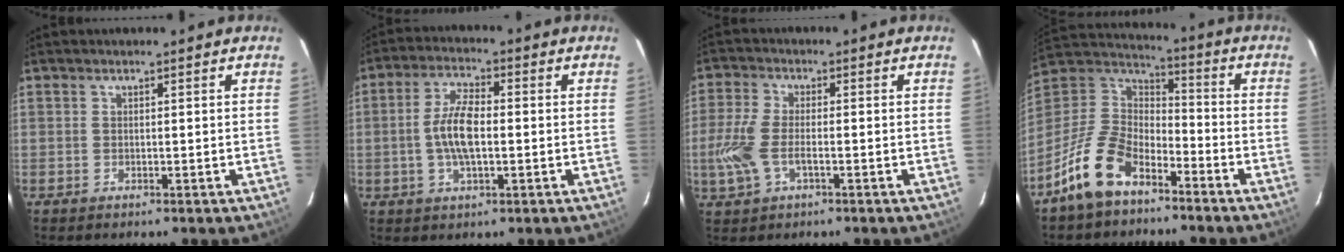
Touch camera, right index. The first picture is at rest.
{"total": 7.8, "force": [-0.8, 3.0, 7.2], "torque": [-0.145, 0.008, -0.016]}
{"total": 7.7, "force": [-2.2, 3.6, 6.5], "torque": [-0.153, -0.002, -0.044]}
{"total": 14.8, "force": [-9.3, 7.8, 8.4], "torque": [-0.189, 0.015, -0.175]}